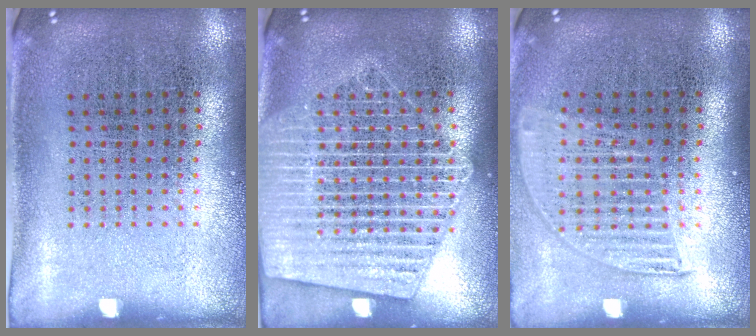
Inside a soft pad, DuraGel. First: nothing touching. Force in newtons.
{"total": 2.8, "press": 2.8, "slide": 0.3}
{"total": 1.2, "press": 1.0, "slide": 0.6}